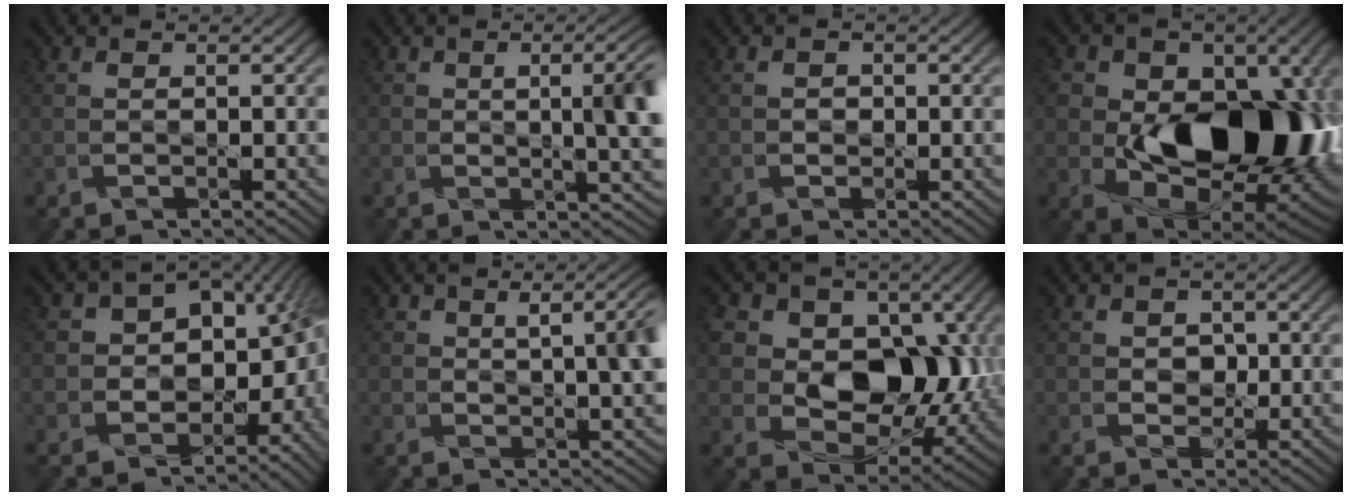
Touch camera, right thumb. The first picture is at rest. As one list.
[{"total": 6.3, "force": [0.6, 2.4, 5.8], "torque": [-0.074, 0.001, 0.012]}, {"total": 0.9, "force": [-0.3, 0.9, 0.1], "torque": [0.002, -0.003, -0.007]}, {"total": 16.9, "force": [-0.5, 11.4, 12.4], "torque": [-0.149, -0.029, -0.001]}, {"total": 15.0, "force": [-0.7, 11.5, 9.6], "torque": [-0.134, -0.030, 0.018]}, {"total": 4.5, "force": [1.5, 2.0, 3.8], "torque": [-0.047, 0.006, 0.024]}, {"total": 12.1, "force": [2.1, 9.4, 7.4], "torque": [-0.130, 0.004, 0.022]}, {"total": 1.8, "force": [0.1, 1.7, 0.6], "torque": [-0.011, -0.004, -0.001]}]